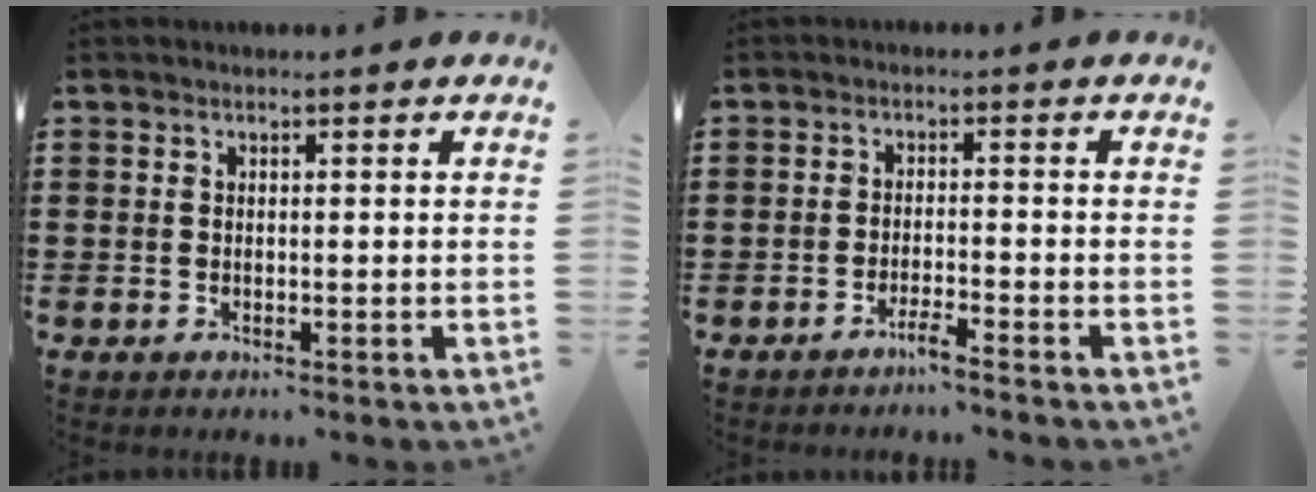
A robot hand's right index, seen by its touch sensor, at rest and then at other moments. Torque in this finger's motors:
{"motor_torque": [-0.12, 0.17, 0.00, 0.00]}